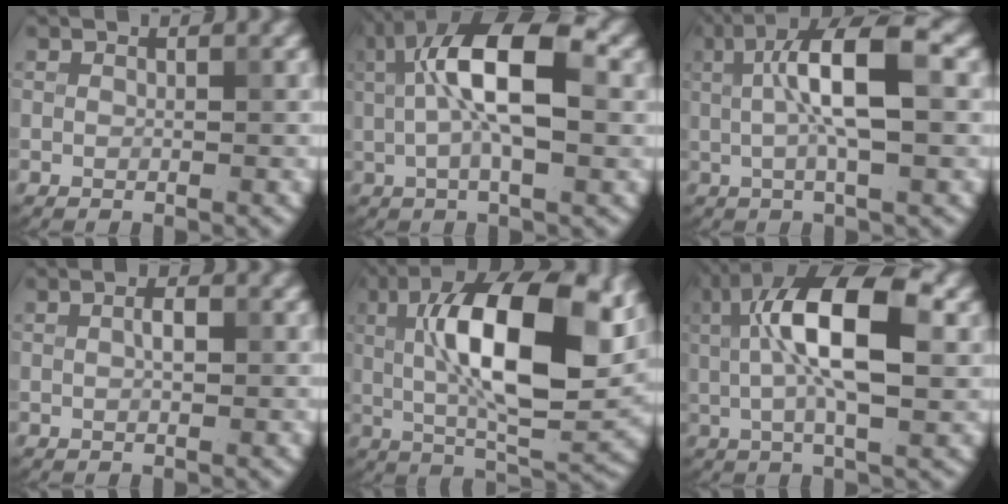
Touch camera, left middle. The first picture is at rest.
{"total": 9.1, "force": [1.7, 3.3, 8.3], "torque": [-0.142, 0.017, 0.019]}
{"total": 7.6, "force": [1.4, 2.0, 7.2], "torque": [-0.120, 0.014, 0.016]}
{"total": 1.1, "force": [0.1, 0.4, 1.0], "torque": [-0.019, 0.001, 0.002]}
{"total": 14.0, "force": [2.6, 5.4, 12.6], "torque": [-0.194, 0.008, 0.036]}
{"total": 10.0, "force": [2.2, 3.5, 9.1], "torque": [-0.155, 0.015, 0.031]}